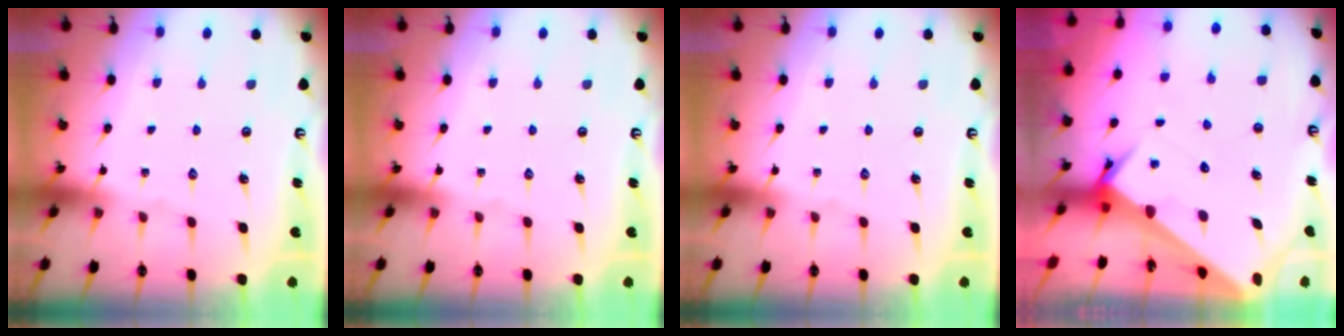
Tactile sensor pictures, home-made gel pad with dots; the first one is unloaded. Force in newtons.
{"total": 0.0}
{"total": 0.0}
{"total": 4.5, "press": 4.5, "slide": 0.4}